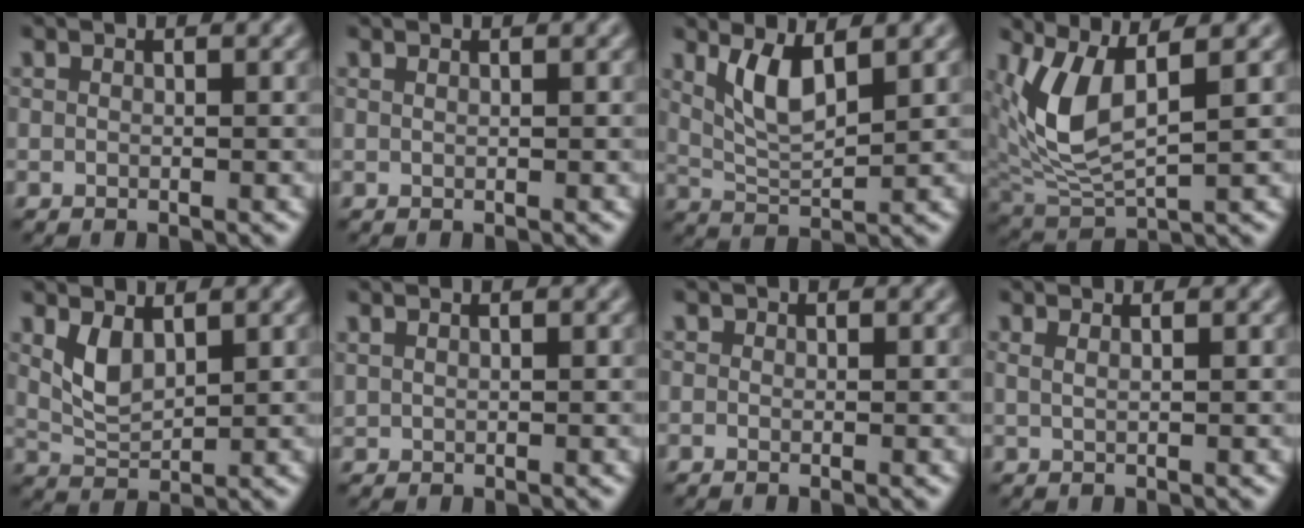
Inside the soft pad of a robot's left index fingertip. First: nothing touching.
{"total": 0.0}
{"total": 3.9, "force": [1.8, 1.1, 3.3], "torque": [-0.073, -0.010, 0.038]}
{"total": 5.9, "force": [1.7, 2.6, 5.1], "torque": [-0.122, -0.012, 0.037]}
{"total": 2.7, "force": [1.3, 1.2, 2.0], "torque": [-0.050, -0.009, 0.031]}
{"total": 0.6, "force": [0.5, 0.1, 0.2], "torque": [-0.009, -0.001, 0.013]}
{"total": 0.0}
{"total": 1.2, "force": [0.7, 0.4, 0.8], "torque": [-0.009, -0.004, 0.001]}